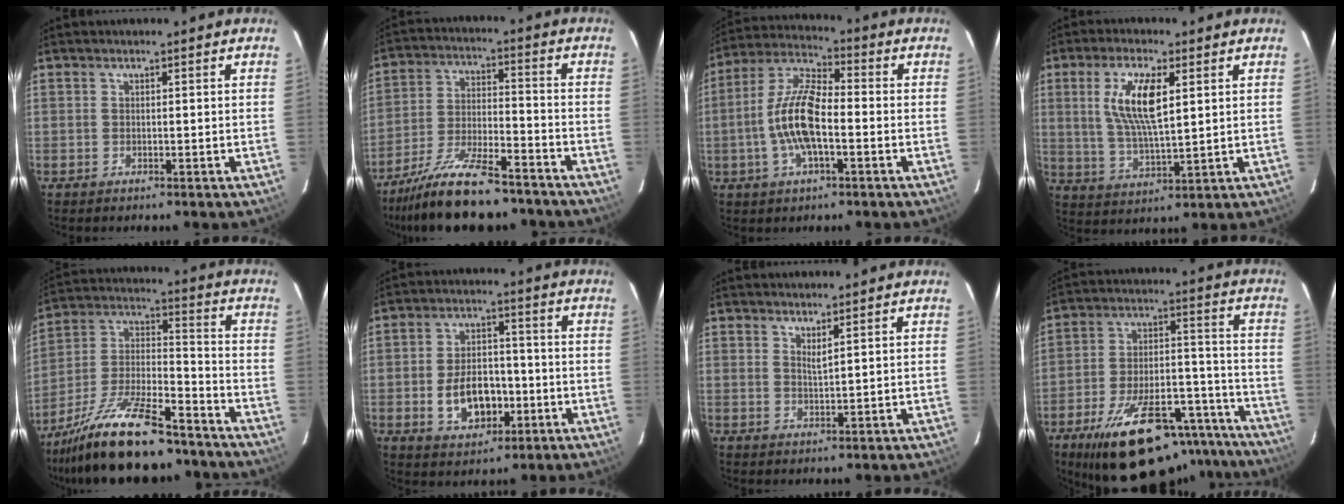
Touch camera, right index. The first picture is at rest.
{"total": 17.3, "force": [-14.2, 4.1, 8.9], "torque": [-0.180, -0.024, -0.235]}
{"total": 12.1, "force": [-2.7, 4.4, 11.0], "torque": [-0.230, 0.007, -0.056]}
{"total": 10.4, "force": [3.0, 3.1, 9.4], "torque": [-0.185, 0.002, 0.061]}
{"total": 21.7, "force": [-16.4, 6.2, 12.8], "torque": [-0.245, -0.006, -0.268]}
{"total": 10.5, "force": [-3.0, 6.6, 7.5], "torque": [-0.149, 0.014, -0.036]}
{"total": 1.8, "force": [1.3, 0.0, 1.2], "torque": [-0.021, -0.002, 0.022]}
{"total": 28.4, "force": [-21.5, 10.9, 14.9], "torque": [-0.246, 0.018, -0.287]}